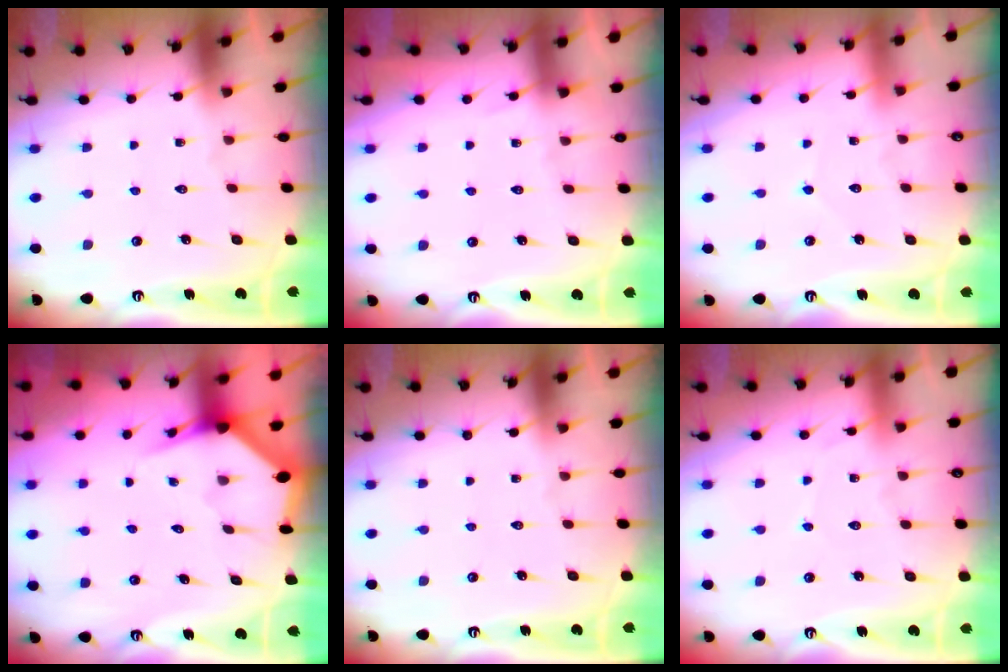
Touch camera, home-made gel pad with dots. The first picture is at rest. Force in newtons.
{"total": 2.5, "press": 2.4, "slide": 0.4}
{"total": 2.6, "press": 2.6, "slide": 0.3}
{"total": 3.3, "press": 3.3, "slide": 0.5}
{"total": 0.0}
{"total": 2.9, "press": 2.8, "slide": 0.4}